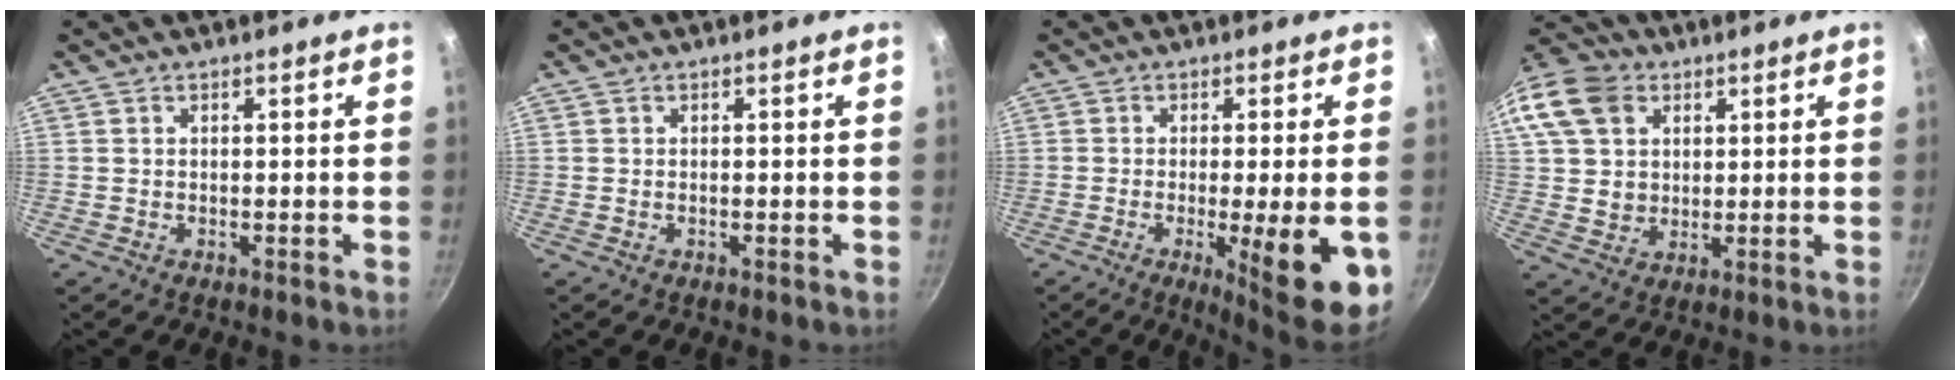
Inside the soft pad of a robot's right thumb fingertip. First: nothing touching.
{"total": 0.0}
{"total": 13.3, "force": [-3.6, 2.3, 12.5], "torque": [-0.160, -0.004, -0.043]}
{"total": 15.4, "force": [5.2, 12.4, 7.7], "torque": [-0.146, 0.009, 0.091]}